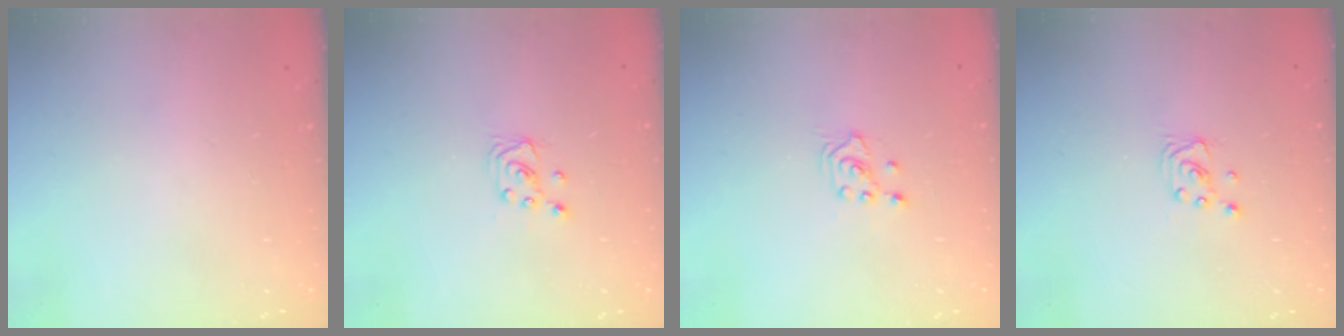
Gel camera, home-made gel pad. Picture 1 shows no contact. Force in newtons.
{"total": 2.0, "press": 2.0, "slide": 0.2}
{"total": 2.5, "press": 2.4, "slide": 0.9}
{"total": 2.3, "press": 2.3, "slide": 0.2}